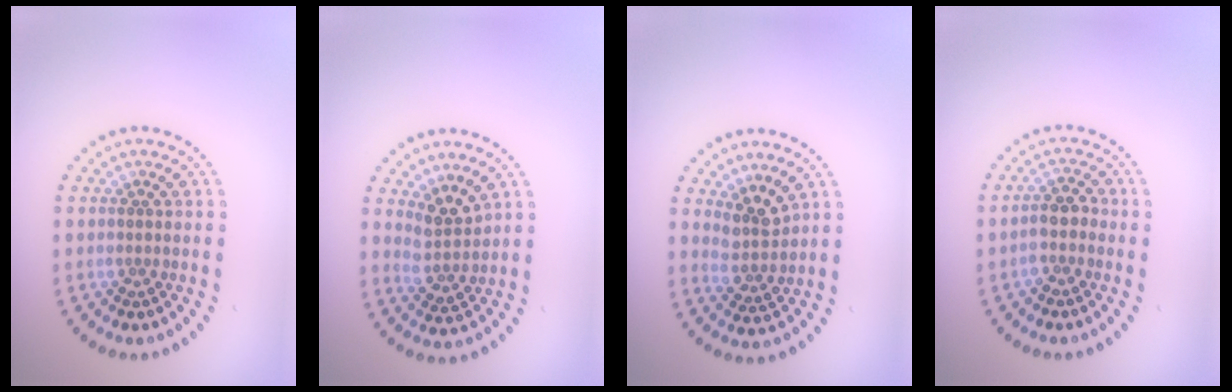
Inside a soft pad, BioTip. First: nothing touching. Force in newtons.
{"total": 2.6, "press": 2.0, "slide": 1.8}
{"total": 2.7, "press": 2.1, "slide": 1.7}
{"total": 1.9, "press": 1.7, "slide": 0.8}